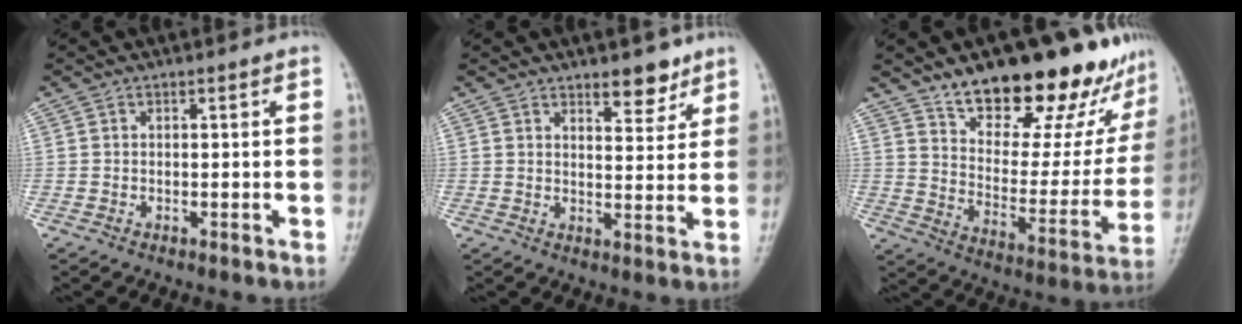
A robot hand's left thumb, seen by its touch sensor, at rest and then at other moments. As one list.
[{"total": 5.4, "force": [3.9, 2.3, 2.9], "torque": [-0.018, -0.028, 0.057]}, {"total": 23.2, "force": [17.1, 8.9, 13.0], "torque": [-0.131, -0.092, 0.252]}]